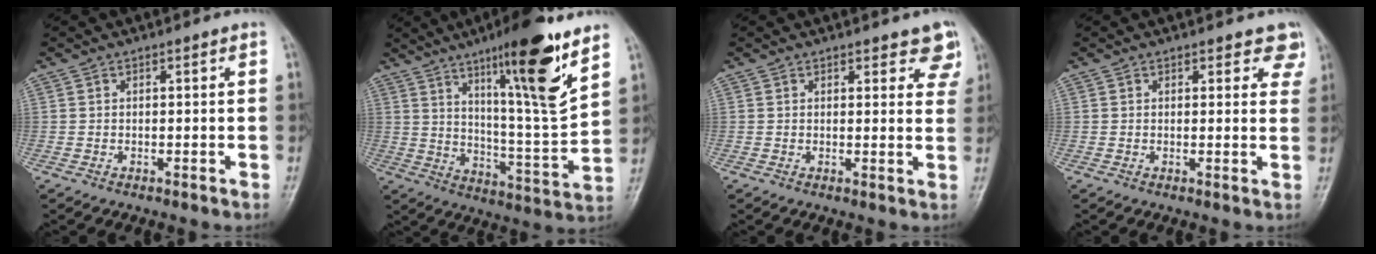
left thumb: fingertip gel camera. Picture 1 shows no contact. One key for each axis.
{"total": 18.9, "fx": 11.1, "fy": 2.3, "fz": 15.1, "tx": -0.215, "ty": -0.067, "tz": 0.181}
{"total": 5.9, "fx": 4.3, "fy": 2.6, "fz": 3.1, "tx": 0.004, "ty": -0.019, "tz": 0.040}
{"total": 4.7, "fx": 3.6, "fy": 2.4, "fz": 1.7, "tx": 0.021, "ty": -0.016, "tz": 0.028}